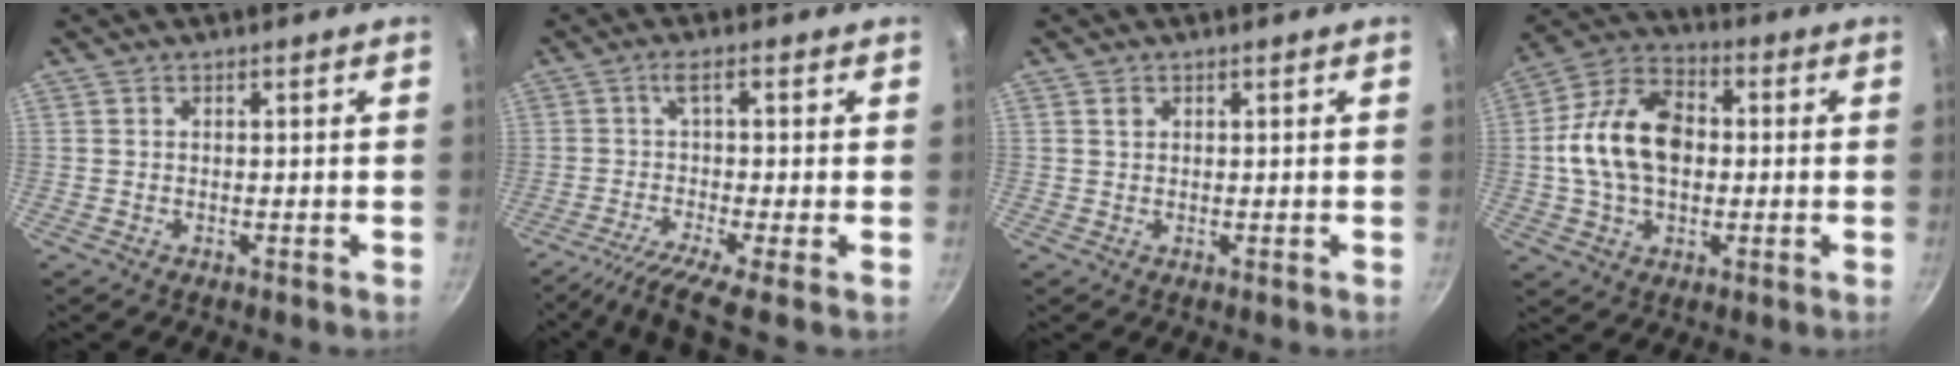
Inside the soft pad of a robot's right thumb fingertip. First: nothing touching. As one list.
[{"total": 8.1, "force": [-3.6, -0.7, 7.2], "torque": [-0.139, 0.008, -0.071]}, {"total": 1.0, "force": [0.5, 0.8, 0.4], "torque": [-0.006, -0.001, 0.008]}, {"total": 15.4, "force": [0.2, 10.4, 11.3], "torque": [-0.179, 0.028, -0.012]}]